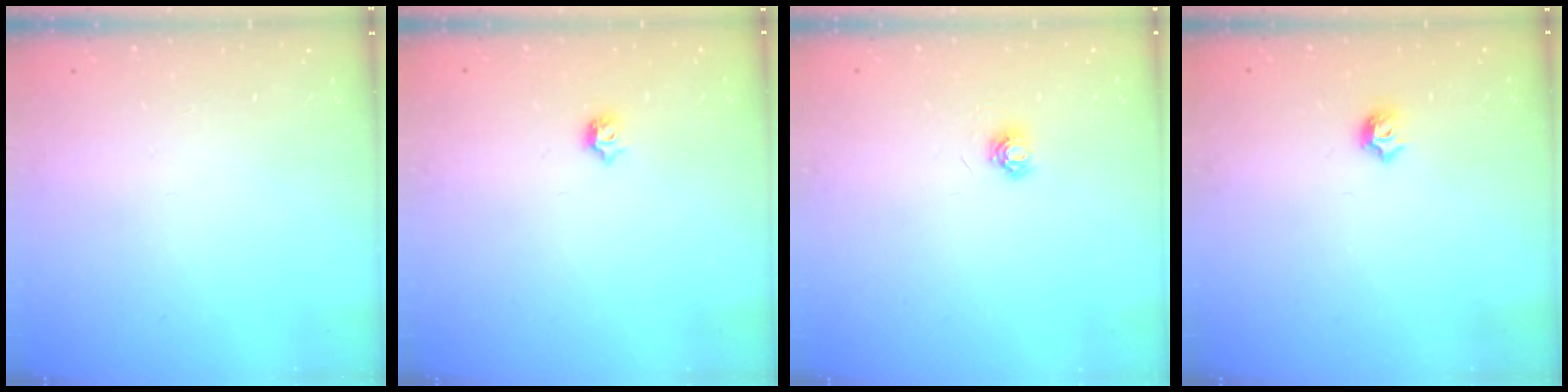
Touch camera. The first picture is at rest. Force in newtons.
{"total": 4.8, "press": 4.7, "slide": 1.0}
{"total": 4.5, "press": 4.5, "slide": 0.5}
{"total": 5.3, "press": 5.3, "slide": 0.9}